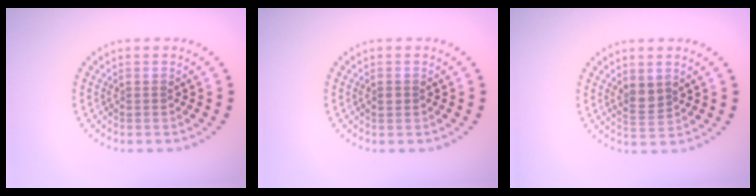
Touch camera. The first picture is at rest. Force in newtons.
{"total": 0.9, "press": 0.9, "slide": 0.1}
{"total": 2.0, "press": 1.8, "slide": 0.9}